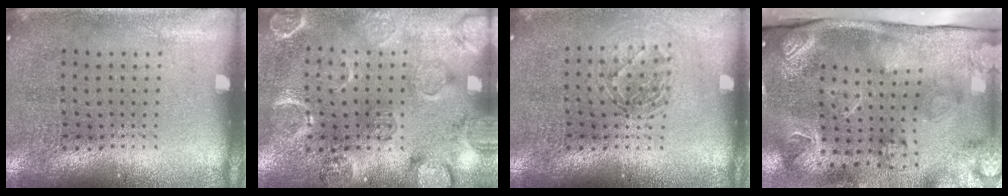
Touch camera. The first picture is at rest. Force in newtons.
{"total": 2.3, "press": 2.1, "slide": 0.9}
{"total": 1.3, "press": 1.2, "slide": 0.6}
{"total": 4.1, "press": 3.0, "slide": 2.8}